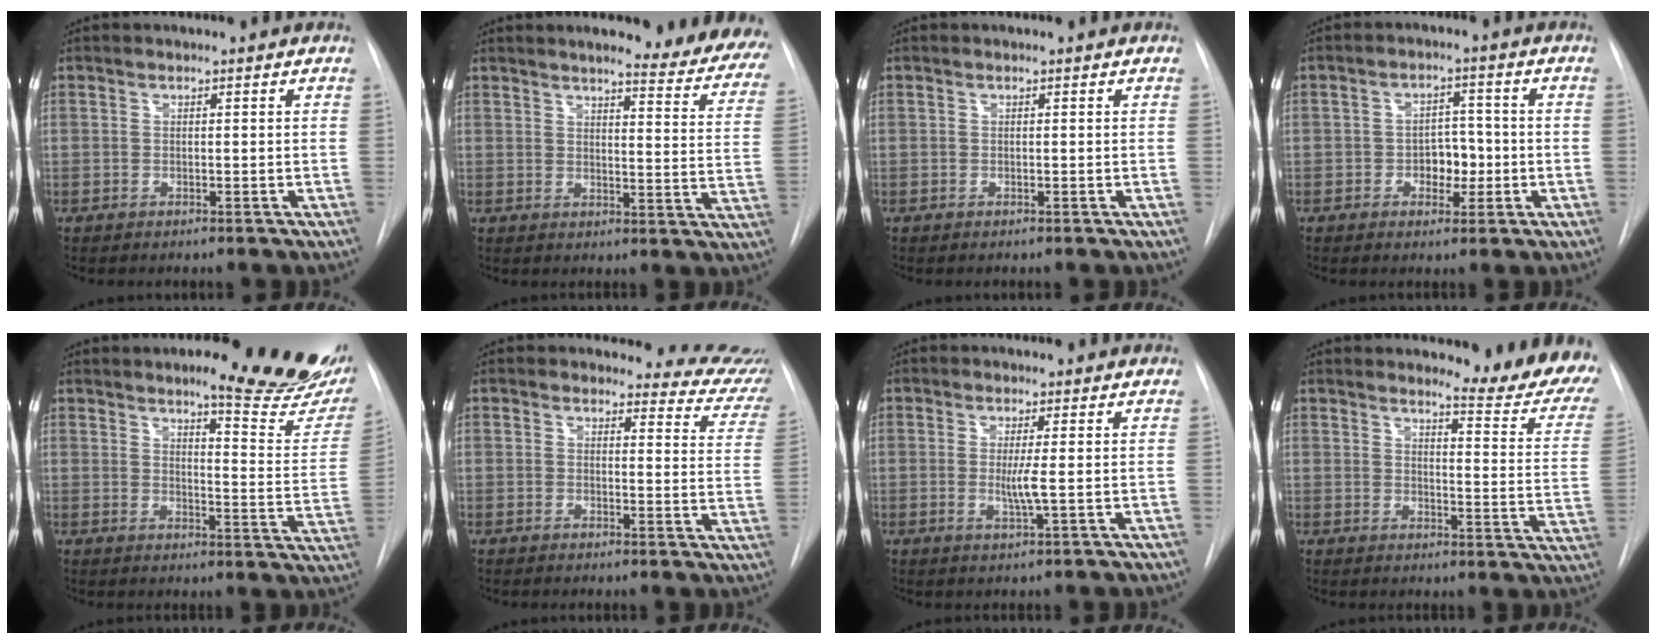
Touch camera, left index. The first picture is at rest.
{"total": 19.9, "force": [18.2, 2.2, 7.8], "torque": [-0.081, -0.090, 0.190]}
{"total": 0.0}
{"total": 4.6, "force": [-1.1, 3.1, 3.3], "torque": [-0.043, 0.010, -0.014]}
{"total": 17.4, "force": [13.8, 2.6, 10.3], "torque": [-0.114, -0.053, 0.158]}
{"total": 10.9, "force": [10.7, 2.1, -0.1], "torque": [0.043, -0.090, 0.076]}
{"total": 2.9, "force": [0.0, -0.3, 2.8], "torque": [-0.061, -0.007, 0.000]}
{"total": 14.3, "force": [13.6, -0.3, 4.5], "torque": [-0.054, -0.122, 0.141]}